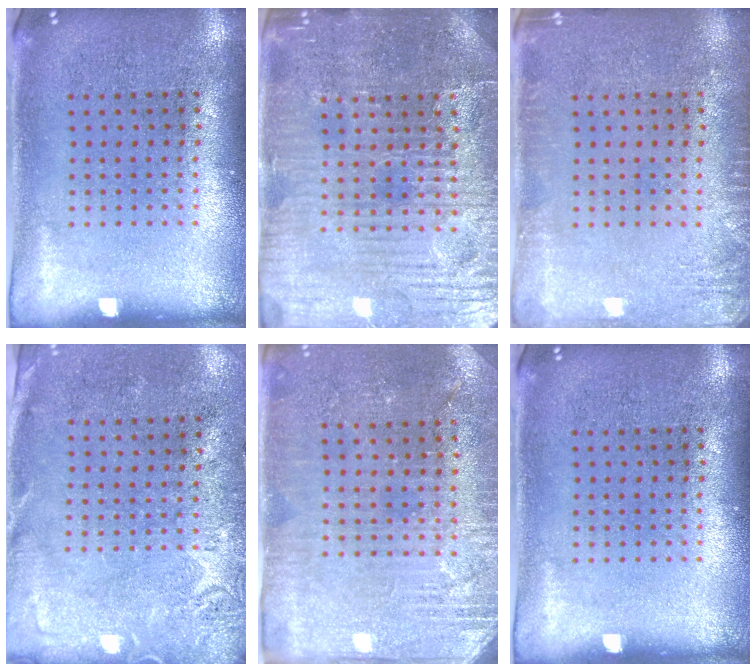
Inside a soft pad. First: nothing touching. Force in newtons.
{"total": 4.8, "press": 4.6, "slide": 1.3}
{"total": 2.0, "press": 1.9, "slide": 0.2}
{"total": 2.8, "press": 2.3, "slide": 1.6}
{"total": 2.9, "press": 2.8, "slide": 0.6}
{"total": 0.0}